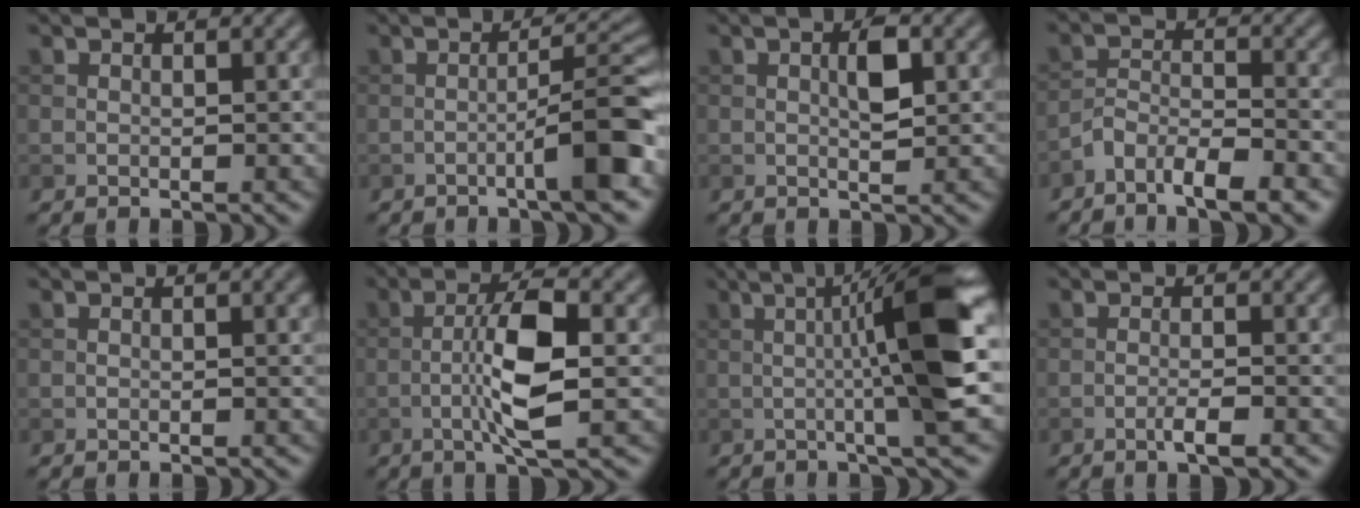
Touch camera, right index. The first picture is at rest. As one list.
[{"total": 5.7, "force": [-2.3, 0.5, 5.2], "torque": [-0.074, 0.021, -0.043]}, {"total": 2.5, "force": [0.4, 0.7, 2.4], "torque": [-0.045, 0.003, 0.006]}, {"total": 4.6, "force": [-3.4, 1.4, 2.8], "torque": [-0.048, 0.000, -0.062]}, {"total": 0.6, "force": [-0.1, 0.1, 0.6], "torque": [-0.009, 0.000, -0.001]}, {"total": 6.0, "force": [-1.2, 1.1, 5.8], "torque": [-0.110, 0.011, -0.026]}, {"total": 9.9, "force": [0.3, 1.0, 9.9], "torque": [-0.133, 0.018, 0.003]}, {"total": 2.1, "force": [-1.0, 0.3, 1.9], "torque": [-0.030, 0.004, -0.021]}]